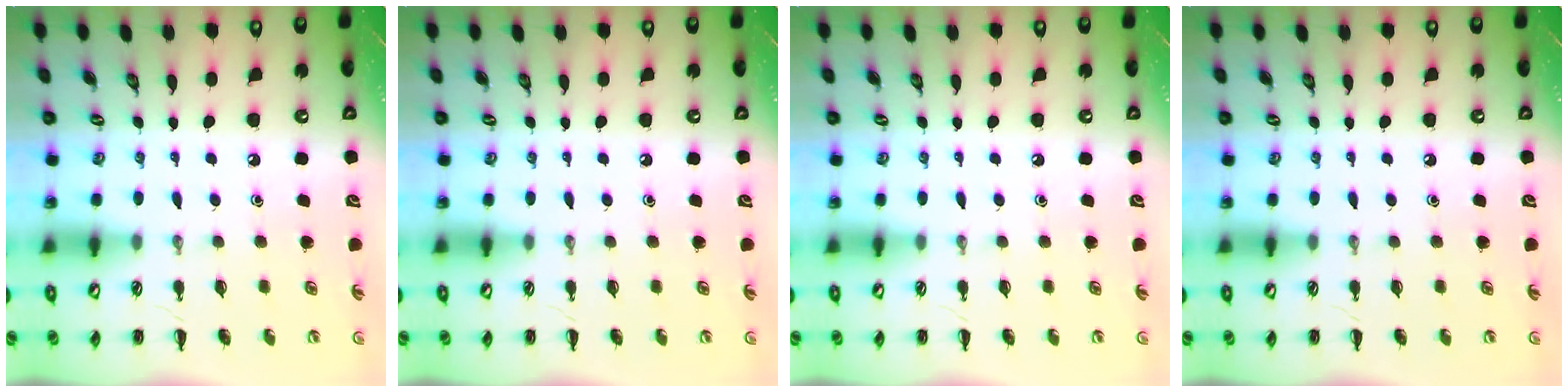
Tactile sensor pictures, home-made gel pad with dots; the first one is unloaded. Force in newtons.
{"total": 0.0}
{"total": 0.0}
{"total": 0.0}